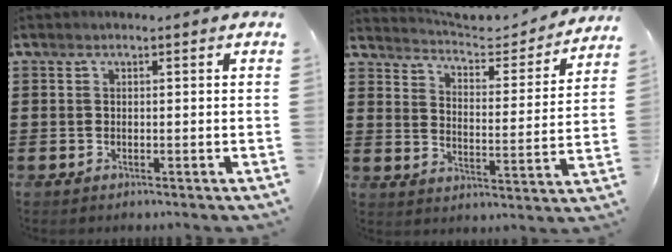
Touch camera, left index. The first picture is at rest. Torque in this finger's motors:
{"motor_torque": [1.24, -0.90, -0.28, -0.06]}